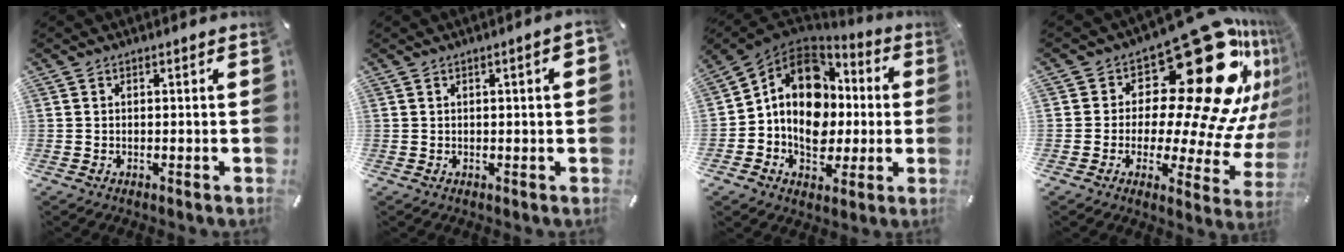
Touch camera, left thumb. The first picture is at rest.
{"total": 3.1, "force": [0.4, 0.6, 3.0], "torque": [-0.045, 0.002, 0.004]}
{"total": 15.8, "force": [0.6, 13.1, 8.7], "torque": [-0.147, 0.007, 0.018]}
{"total": 31.6, "force": [12.0, 16.0, 24.5], "torque": [-0.328, -0.118, 0.223]}